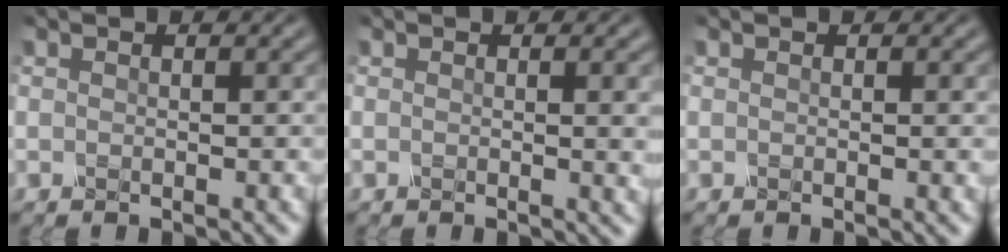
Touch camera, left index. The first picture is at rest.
{"total": 3.1, "force": [0.4, 1.1, 2.8], "torque": [-0.022, 0.002, 0.003]}
{"total": 0.6, "force": [0.1, 0.3, 0.5], "torque": [-0.001, 0.001, 0.000]}